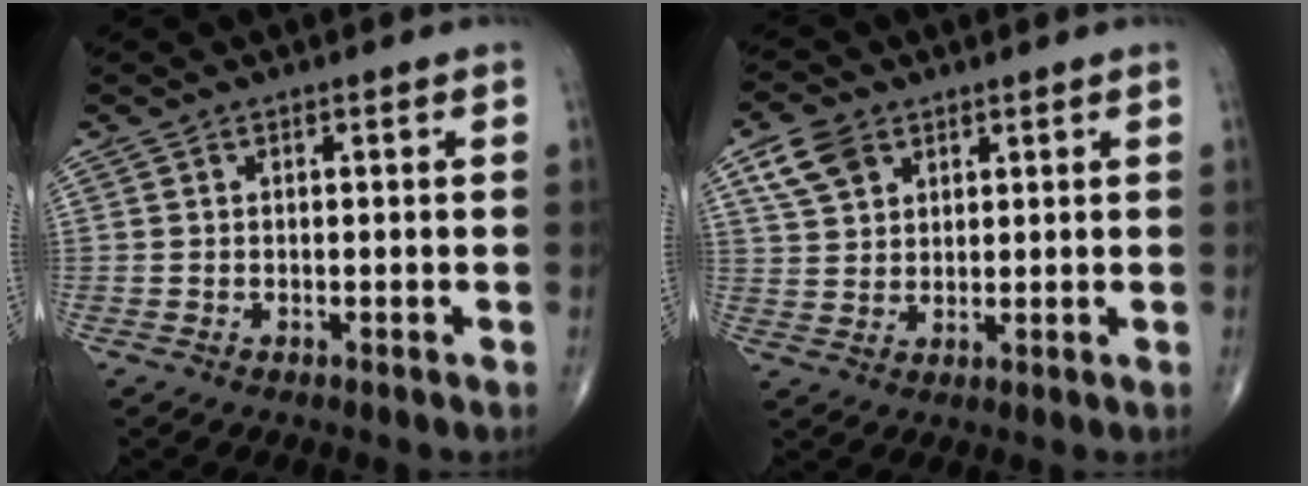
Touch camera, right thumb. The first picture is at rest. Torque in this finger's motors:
{"motor_torque": [-0.39, 0.54, 0.40, 0.12, 0.05]}